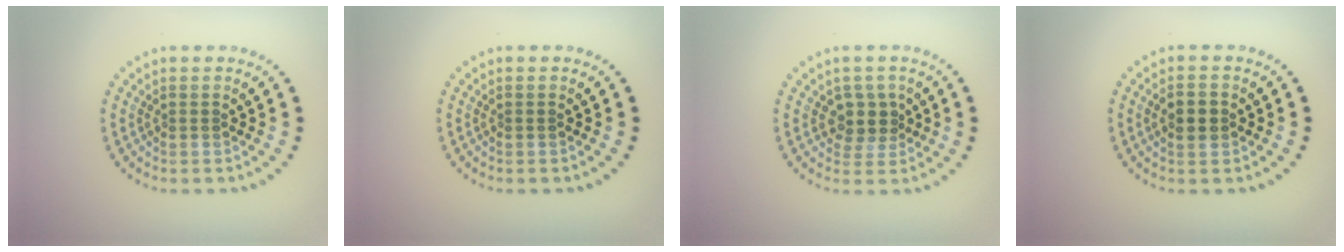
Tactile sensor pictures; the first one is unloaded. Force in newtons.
{"total": 0.0}
{"total": 2.5, "press": 2.1, "slide": 1.3}
{"total": 2.3, "press": 2.3, "slide": 0.2}